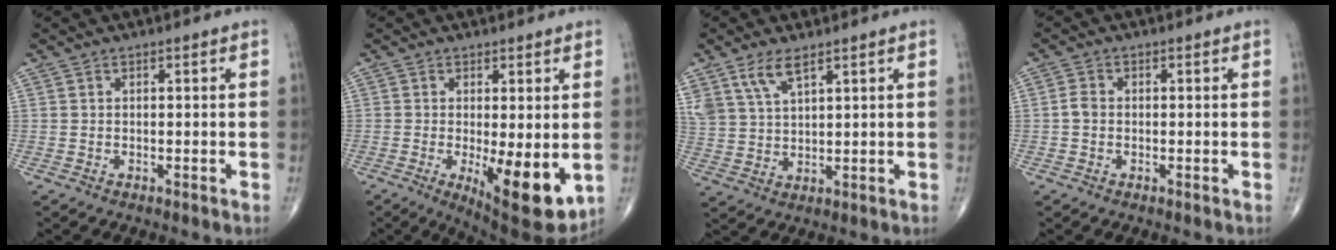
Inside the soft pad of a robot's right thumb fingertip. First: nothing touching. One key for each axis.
{"total": 11.9, "fx": -2.3, "fy": 3.8, "fz": 11.0, "tx": -0.151, "ty": -0.026, "tz": -0.021}
{"total": 6.1, "fx": 4.1, "fy": 2.3, "fz": 3.9, "tx": -0.079, "ty": -0.012, "tz": 0.087}
{"total": 1.8, "fx": -0.3, "fy": 1.4, "fz": 1.1, "tx": -0.018, "ty": 0.004, "tz": -0.008}